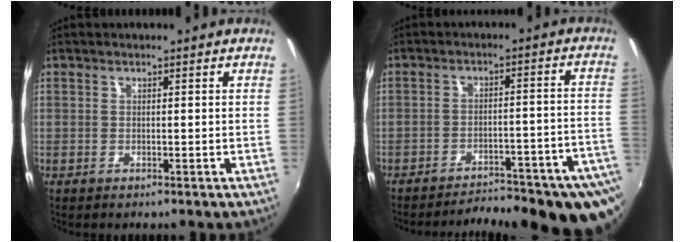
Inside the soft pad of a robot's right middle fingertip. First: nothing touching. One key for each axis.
{"total": 22.2, "fx": -19.8, "fy": 4.3, "fz": 9.1, "tx": -0.099, "ty": -0.008, "tz": -0.233}